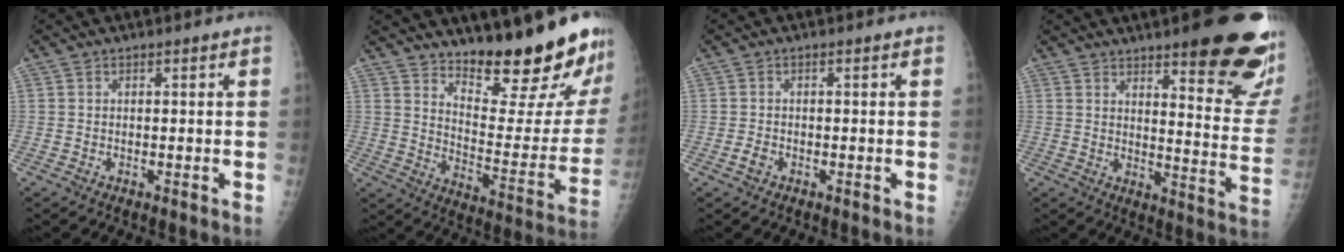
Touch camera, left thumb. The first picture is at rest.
{"total": 21.7, "force": [18.2, 3.8, 11.2], "torque": [-0.129, -0.159, 0.257]}
{"total": 1.5, "force": [-0.8, 1.0, 0.7], "torque": [-0.017, 0.001, -0.016]}
{"total": 22.6, "force": [14.4, 5.3, 16.6], "torque": [-0.179, -0.081, 0.180]}